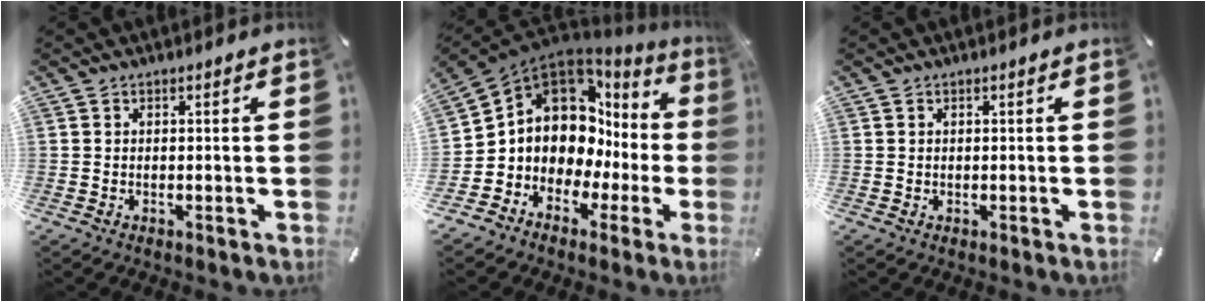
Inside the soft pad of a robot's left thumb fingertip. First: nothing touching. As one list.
[{"total": 11.8, "force": [3.8, 9.5, 5.8], "torque": [-0.106, -0.058, 0.066]}, {"total": 0.0}]